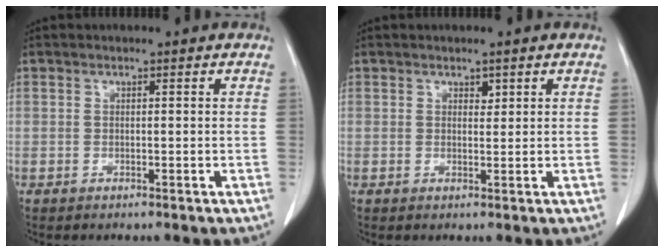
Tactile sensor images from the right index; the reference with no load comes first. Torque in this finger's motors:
{"motor_torque": [-0.12, 0.05, -0.02, -0.01]}